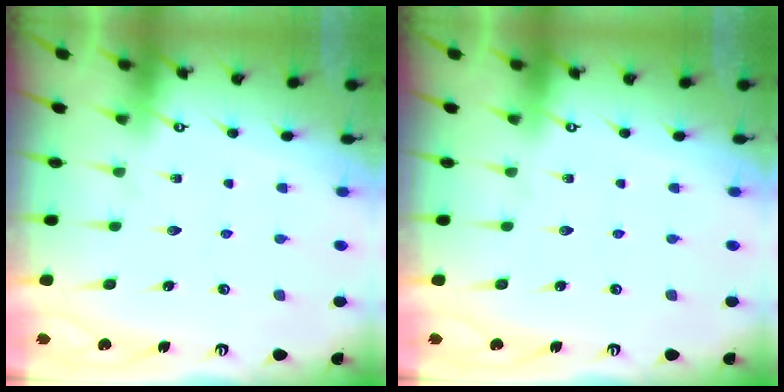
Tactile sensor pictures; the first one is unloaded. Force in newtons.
{"total": 0.0}